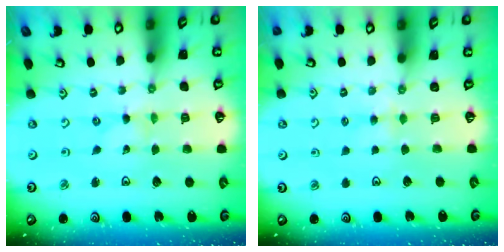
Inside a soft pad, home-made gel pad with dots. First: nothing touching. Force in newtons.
{"total": 2.7, "press": 2.6, "slide": 0.4}